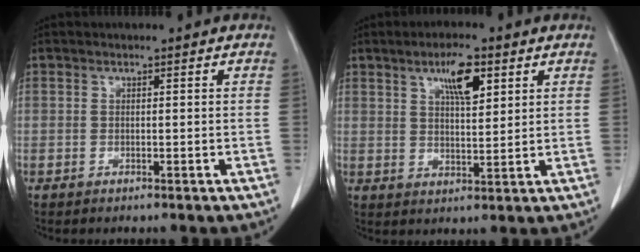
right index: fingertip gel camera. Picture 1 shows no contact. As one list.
[{"total": 6.5, "force": [3.3, 1.7, 5.3], "torque": [-0.092, 0.000, 0.057]}]